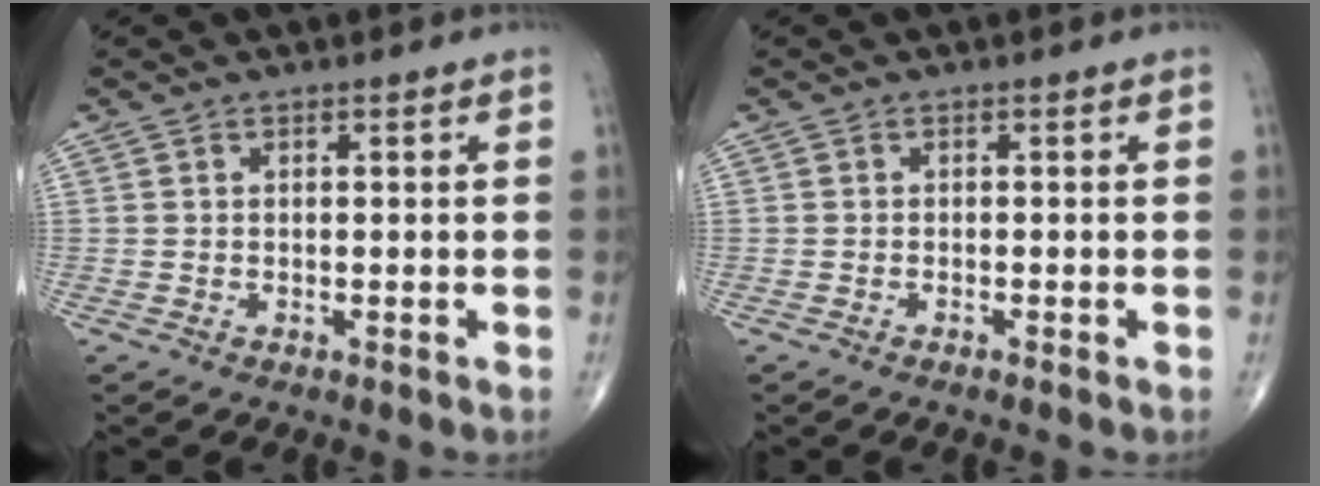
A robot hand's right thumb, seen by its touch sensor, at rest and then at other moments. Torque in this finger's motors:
{"motor_torque": [0.18, -0.03, 0.05, 0.13, -0.04]}